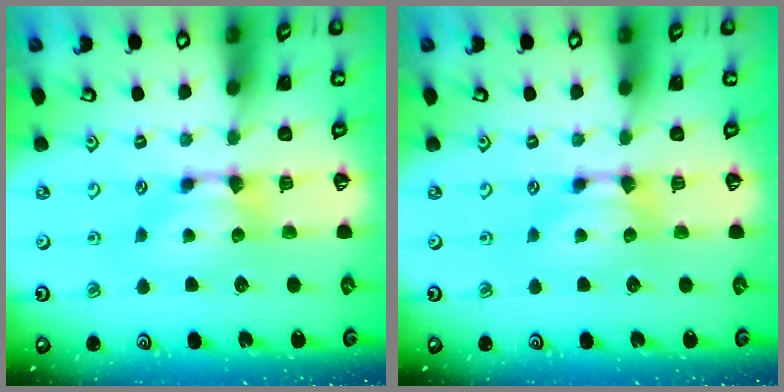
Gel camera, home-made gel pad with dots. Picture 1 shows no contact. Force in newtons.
{"total": 0.0}